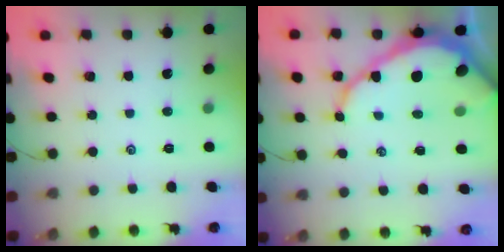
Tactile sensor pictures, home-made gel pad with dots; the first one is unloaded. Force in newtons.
{"total": 12.9, "press": 12.9, "slide": 1.4}